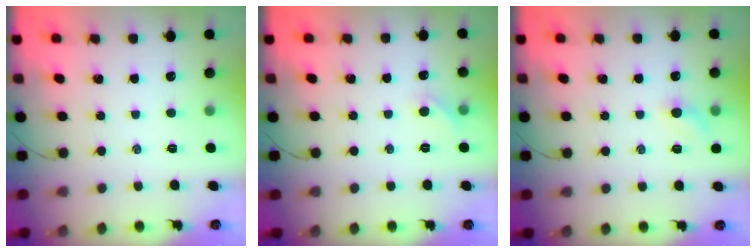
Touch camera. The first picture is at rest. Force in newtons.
{"total": 4.7, "press": 4.5, "slide": 1.5}
{"total": 4.4, "press": 4.3, "slide": 1.0}